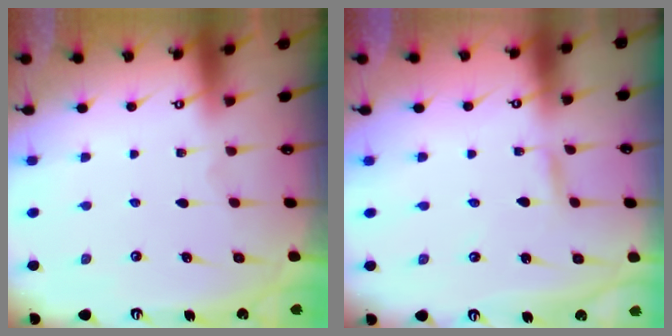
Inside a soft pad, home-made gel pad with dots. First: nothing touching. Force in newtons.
{"total": 2.5, "press": 2.5, "slide": 0.2}